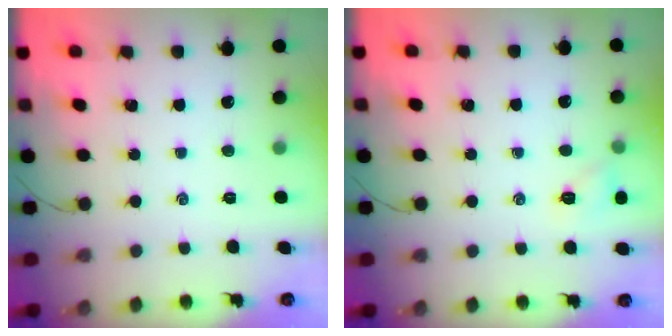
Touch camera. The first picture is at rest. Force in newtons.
{"total": 6.8, "press": 6.7, "slide": 1.3}